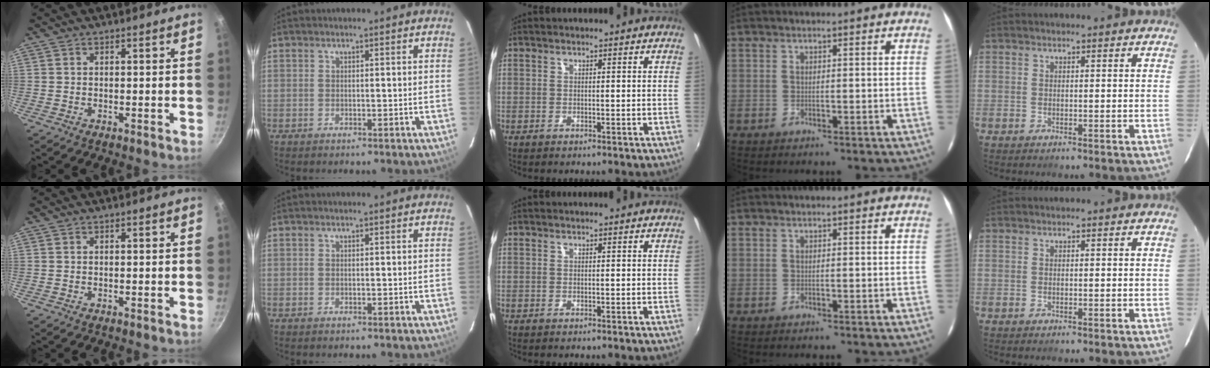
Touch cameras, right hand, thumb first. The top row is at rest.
{}